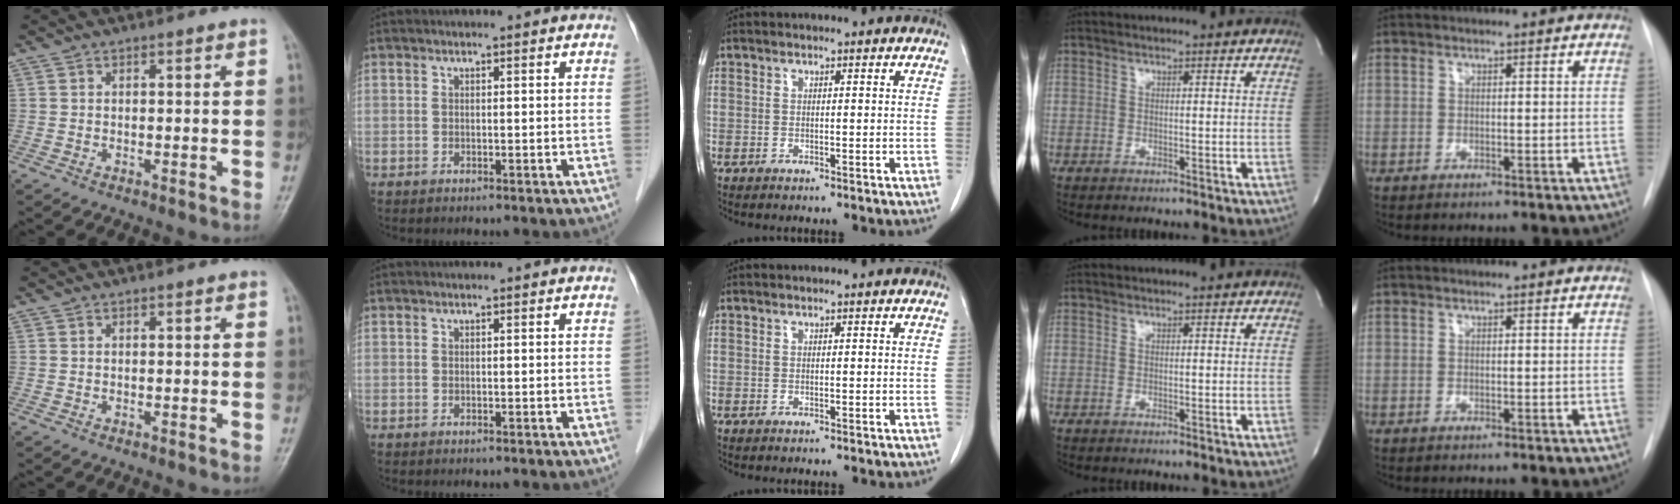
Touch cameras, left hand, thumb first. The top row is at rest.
{}